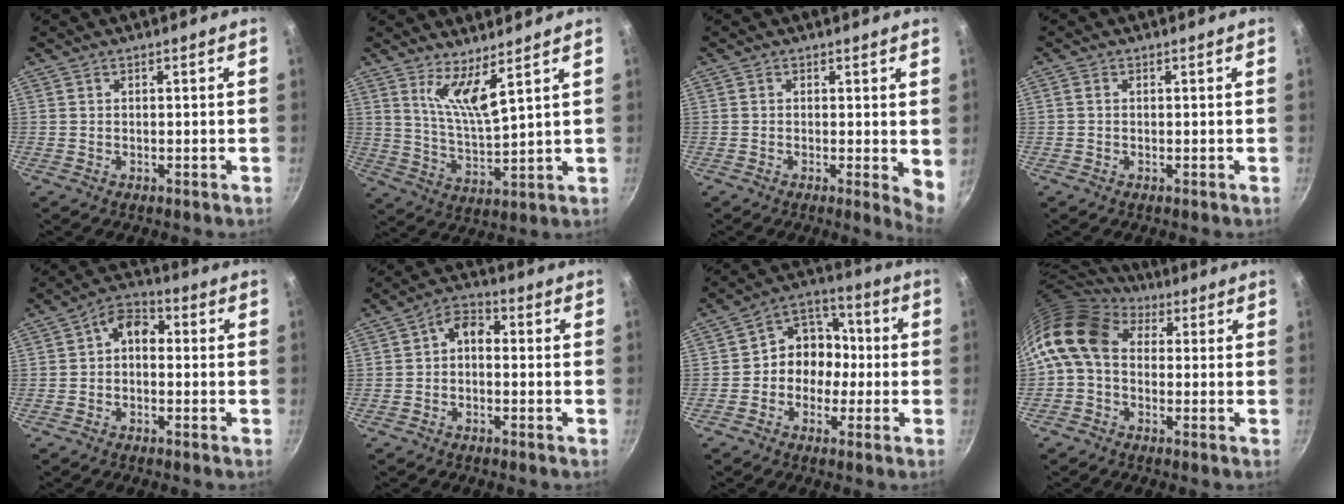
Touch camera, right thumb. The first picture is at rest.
{"total": 7.7, "force": [4.9, 0.9, 5.9], "torque": [-0.113, -0.061, 0.098]}
{"total": 4.3, "force": [0.2, 1.3, 4.1], "torque": [-0.050, -0.011, -0.001]}
{"total": 0.7, "force": [0.0, 0.6, 0.4], "torque": [-0.008, 0.005, -0.002]}
{"total": 5.6, "force": [-0.3, 3.9, 4.0], "torque": [-0.050, 0.023, -0.022]}
{"total": 4.7, "force": [-0.5, 3.2, 3.4], "torque": [-0.051, 0.021, -0.022]}
{"total": 9.9, "force": [-1.3, 8.5, 5.0], "torque": [-0.022, 0.044, -0.039]}
{"total": 11.9, "force": [1.3, 8.9, 7.8], "torque": [-0.138, 0.023, -0.001]}